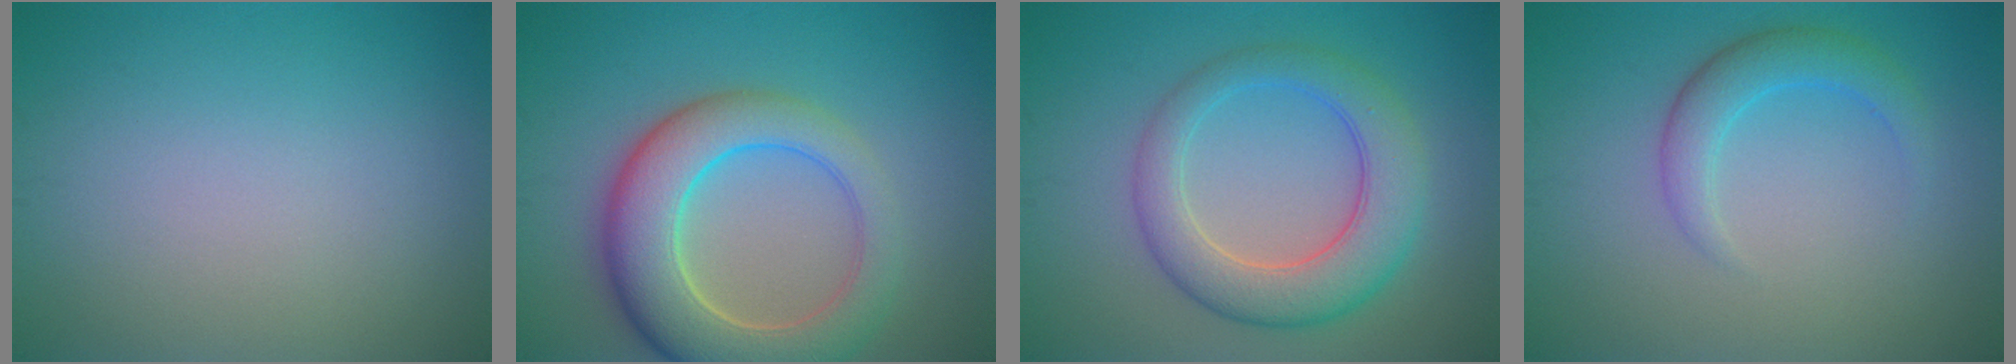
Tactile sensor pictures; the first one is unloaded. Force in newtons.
{"total": 8.4, "press": 8.4, "slide": 0.8}
{"total": 6.3, "press": 6.3, "slide": 0.2}
{"total": 3.0, "press": 3.0, "slide": 0.1}